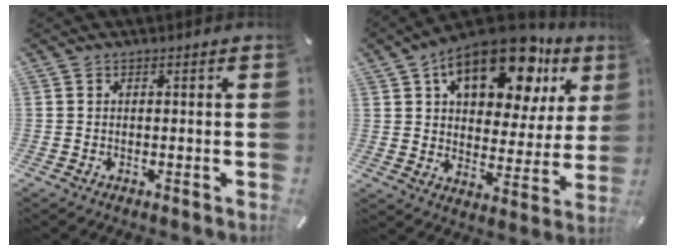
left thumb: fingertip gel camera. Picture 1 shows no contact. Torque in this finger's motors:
{"motor_torque": [2.53, 2.48, 2.15, -0.62, 0.17]}